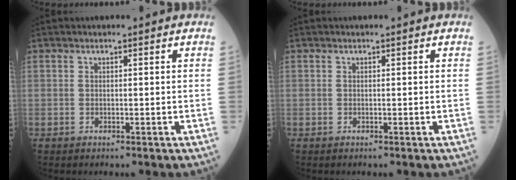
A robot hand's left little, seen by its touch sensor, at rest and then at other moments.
{"total": 0.0}